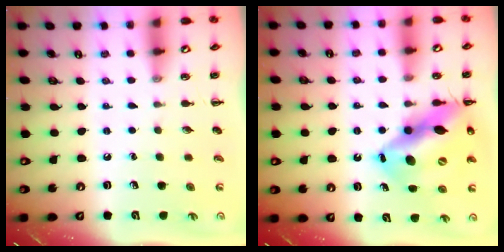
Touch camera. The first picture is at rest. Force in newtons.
{"total": 18.1, "press": 17.6, "slide": 4.4}